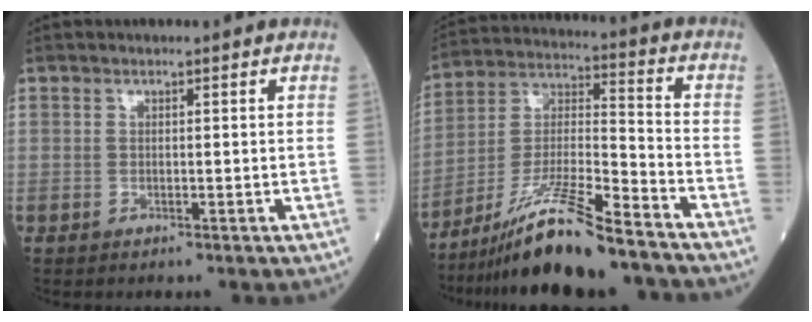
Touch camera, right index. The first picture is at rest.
{"total": 15.7, "force": [-12.5, 0.7, 9.3], "torque": [-0.179, -0.013, -0.225]}